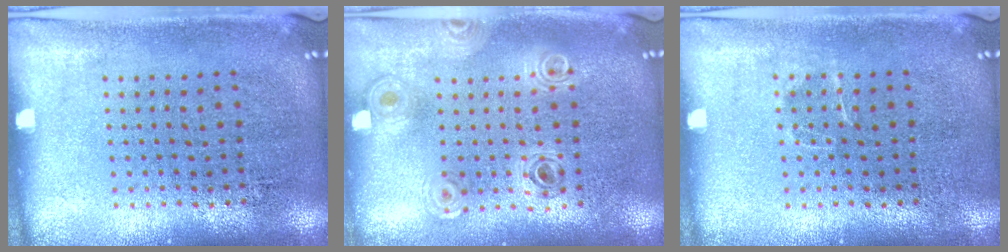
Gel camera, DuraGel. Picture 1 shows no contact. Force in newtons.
{"total": 0.9, "press": 0.9, "slide": 0.1}
{"total": 0.6, "press": 0.6, "slide": 0.2}